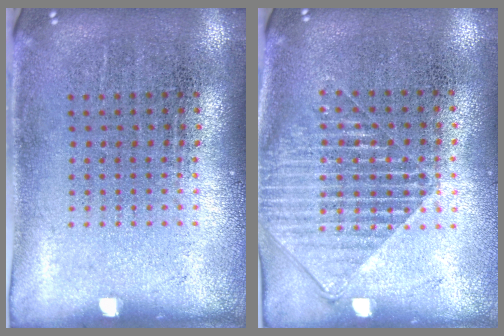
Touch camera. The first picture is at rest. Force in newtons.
{"total": 1.5, "press": 1.3, "slide": 0.8}